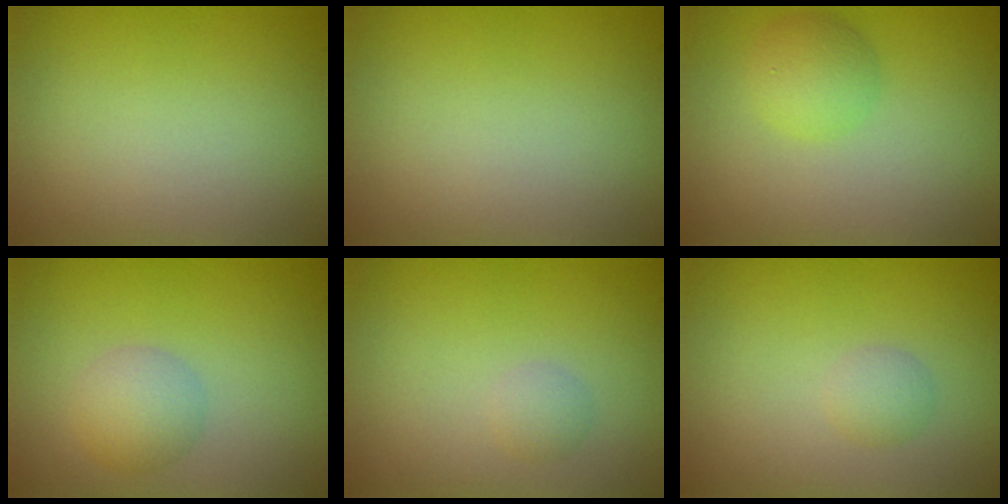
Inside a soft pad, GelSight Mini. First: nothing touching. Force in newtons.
{"total": 0.0}
{"total": 2.4, "press": 2.4, "slide": 0.1}
{"total": 2.5, "press": 2.5, "slide": 0.1}
{"total": 1.0, "press": 1.0, "slide": 0.0}
{"total": 1.2, "press": 1.2, "slide": 0.1}